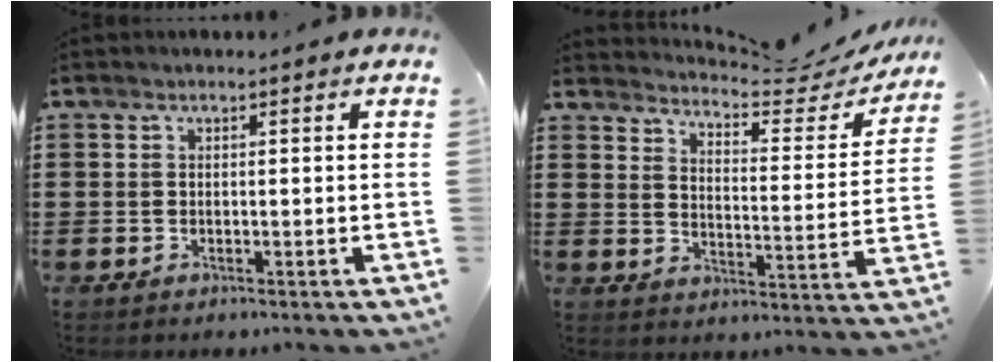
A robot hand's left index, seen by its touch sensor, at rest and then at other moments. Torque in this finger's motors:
{"motor_torque": [1.10, -1.04, 0.05, 0.03]}